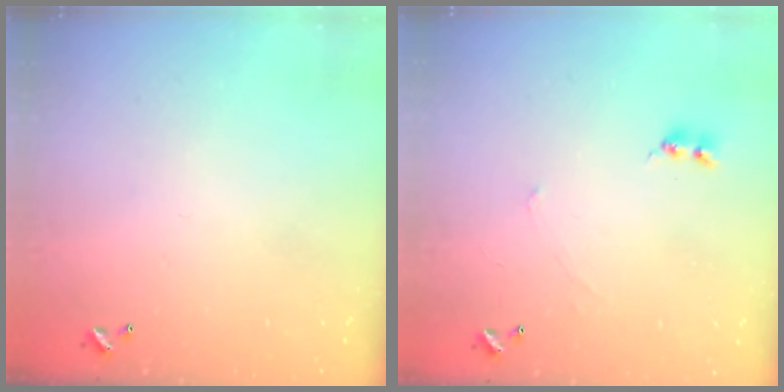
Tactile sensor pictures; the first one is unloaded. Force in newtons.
{"total": 0.9, "press": 0.8, "slide": 0.3}